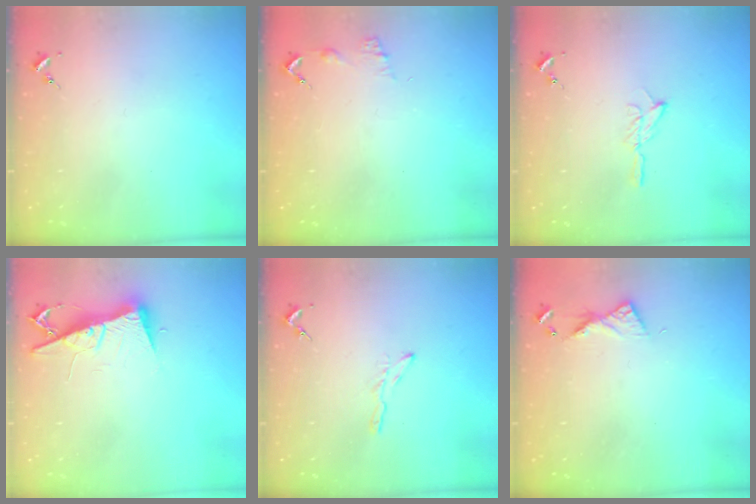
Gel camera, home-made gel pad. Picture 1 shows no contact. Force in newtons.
{"total": 6.7, "press": 6.7, "slide": 0.5}
{"total": 6.4, "press": 6.4, "slide": 0.7}
{"total": 9.5, "press": 9.5, "slide": 1.2}
{"total": 3.4, "press": 3.4, "slide": 0.3}
{"total": 5.5, "press": 5.5, "slide": 0.6}